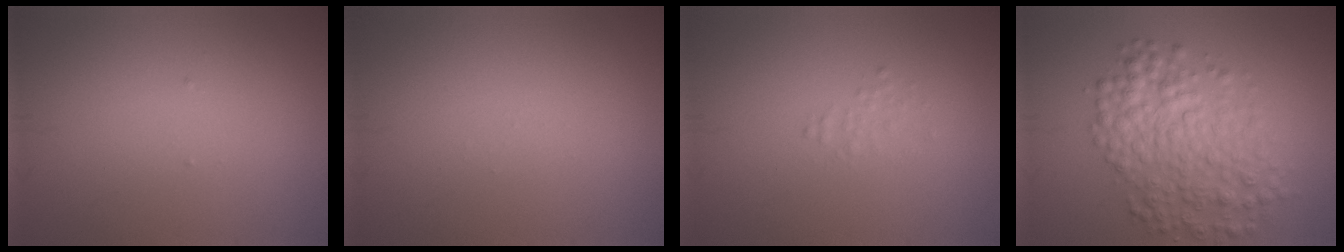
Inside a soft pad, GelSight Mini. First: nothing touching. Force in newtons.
{"total": 0.0}
{"total": 0.9, "press": 0.9, "slide": 0.0}
{"total": 6.1, "press": 6.1, "slide": 0.1}